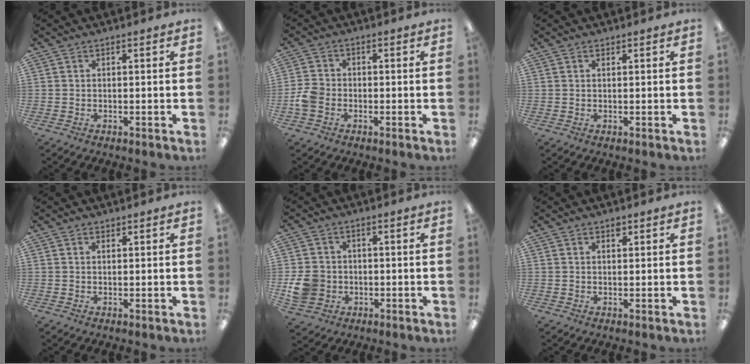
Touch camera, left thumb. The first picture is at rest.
{"total": 4.8, "force": [-1.6, 3.7, 2.6], "torque": [-0.046, 0.013, -0.028]}
{"total": 0.7, "force": [0.5, 0.4, 0.3], "torque": [-0.008, 0.002, 0.008]}
{"total": 1.0, "force": [0.6, 0.5, 0.5], "torque": [-0.012, 0.001, 0.012]}
{"total": 7.6, "force": [-1.5, 6.8, 3.0], "torque": [-0.067, 0.019, -0.022]}
{"total": 1.4, "force": [1.0, 0.8, 0.8], "torque": [-0.008, -0.001, 0.015]}